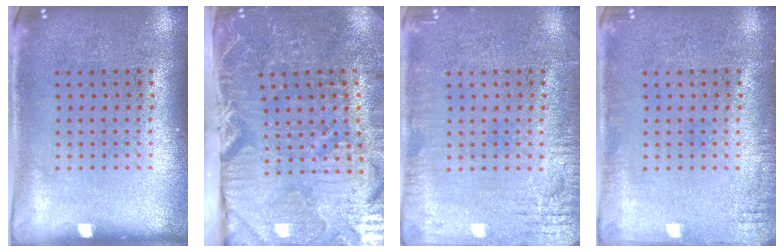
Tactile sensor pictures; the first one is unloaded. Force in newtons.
{"total": 4.4, "press": 4.1, "slide": 1.4}
{"total": 3.0, "press": 3.0, "slide": 0.2}
{"total": 1.4, "press": 1.4, "slide": 0.1}